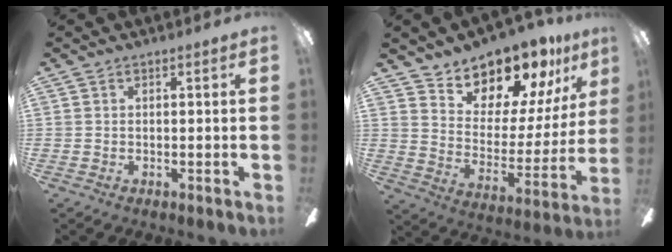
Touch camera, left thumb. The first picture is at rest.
{"total": 14.3, "force": [13.0, 5.3, 2.7], "torque": [-0.062, -0.117, 0.235]}